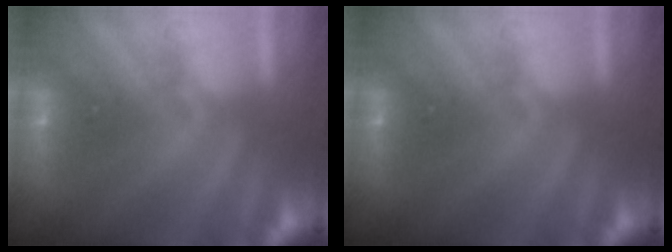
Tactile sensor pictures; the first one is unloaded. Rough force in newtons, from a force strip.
{"total": 0.0}